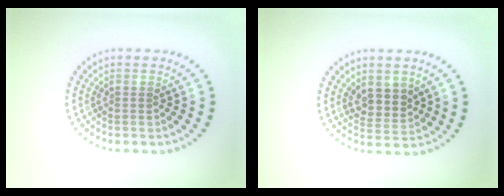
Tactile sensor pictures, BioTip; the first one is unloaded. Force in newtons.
{"total": 2.6, "press": 2.3, "slide": 1.2}